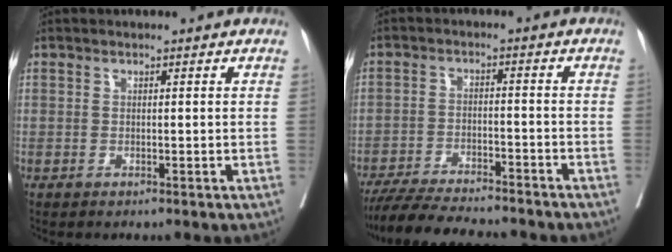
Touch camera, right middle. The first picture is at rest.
{"total": 14.9, "force": [-13.3, 1.9, 6.4], "torque": [-0.105, -0.016, -0.199]}